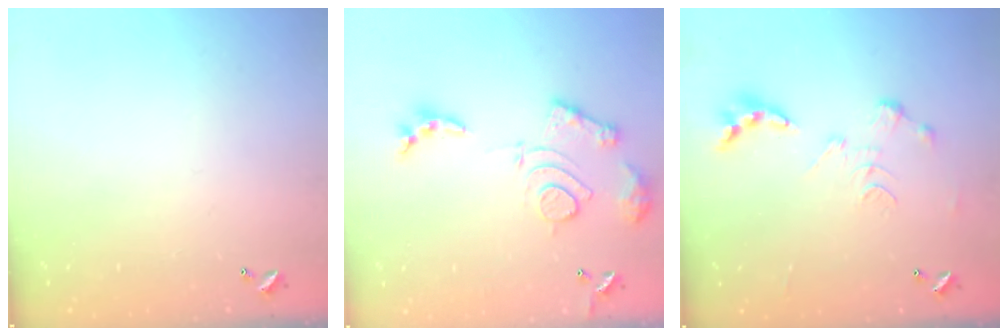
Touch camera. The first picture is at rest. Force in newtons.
{"total": 14.5, "press": 14.4, "slide": 1.3}
{"total": 0.0}